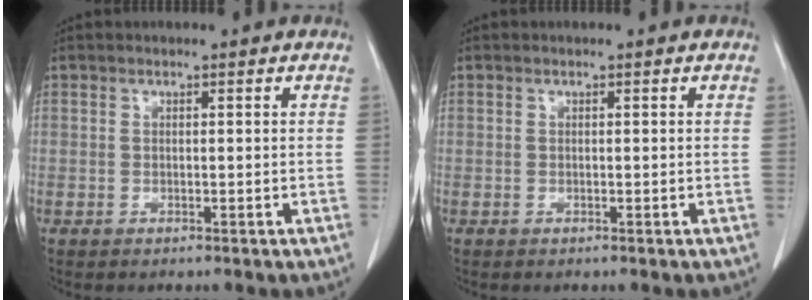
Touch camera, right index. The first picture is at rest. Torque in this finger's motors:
{"motor_torque": [0.00, 0.00, 0.00, 0.00]}